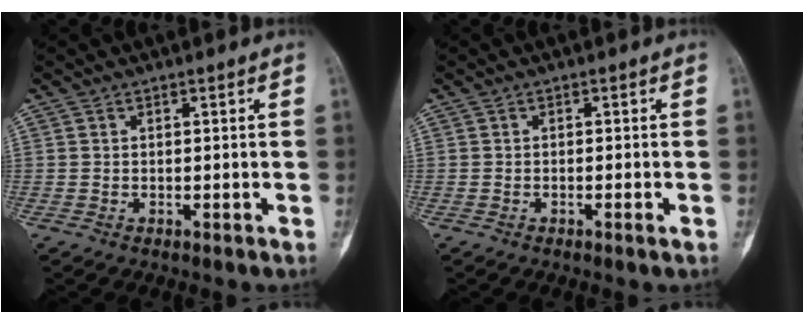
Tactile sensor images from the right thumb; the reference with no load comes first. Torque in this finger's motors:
{"motor_torque": [-0.30, 0.05, -0.03, 0.20, 0.03]}